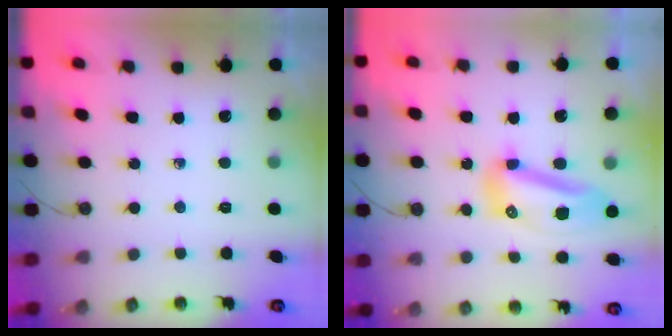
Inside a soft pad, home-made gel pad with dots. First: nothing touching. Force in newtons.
{"total": 12.0, "press": 11.9, "slide": 1.5}